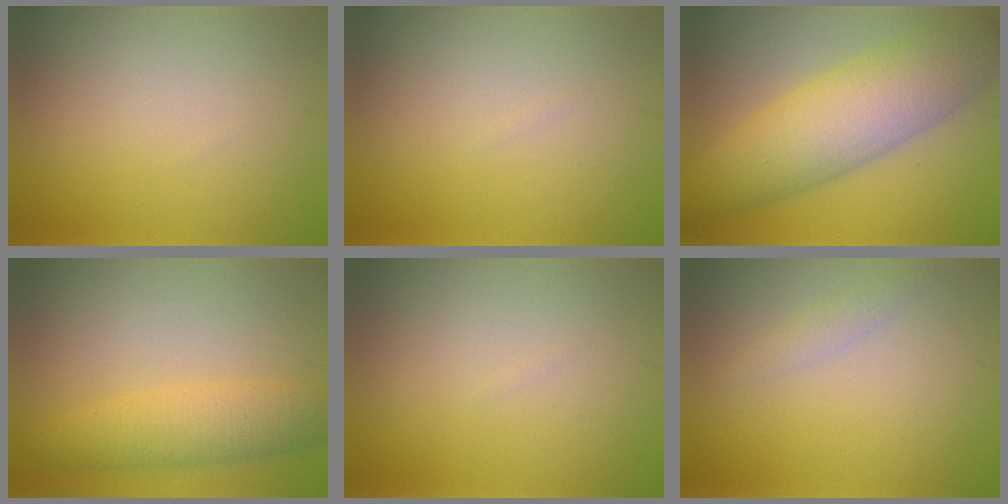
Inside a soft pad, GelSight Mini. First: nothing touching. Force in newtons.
{"total": 0.0}
{"total": 9.1, "press": 9.1, "slide": 0.2}
{"total": 4.3, "press": 4.3, "slide": 0.1}
{"total": 0.0}
{"total": 1.2, "press": 1.2, "slide": 0.0}